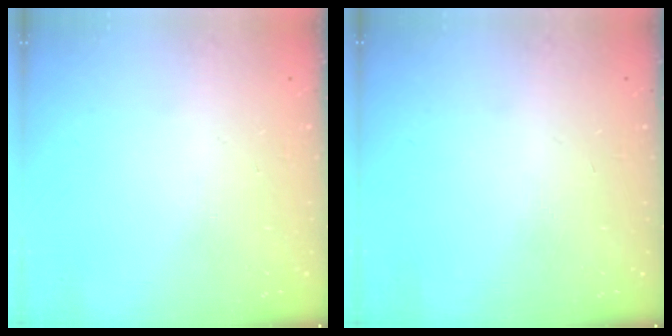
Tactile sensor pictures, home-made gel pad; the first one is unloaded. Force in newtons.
{"total": 0.0}